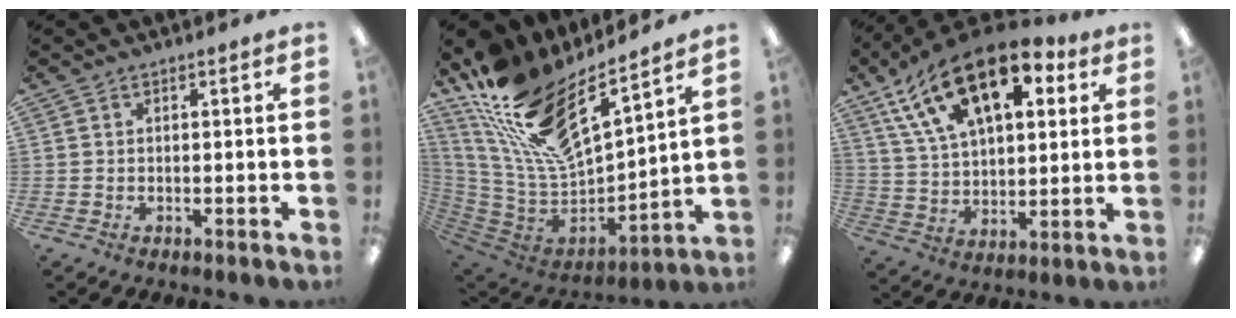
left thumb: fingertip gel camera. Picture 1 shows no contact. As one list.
[{"total": 19.5, "force": [13.2, 7.7, 12.2], "torque": [-0.242, -0.093, 0.233]}, {"total": 21.3, "force": [11.4, 10.8, 14.4], "torque": [-0.251, -0.046, 0.201]}]